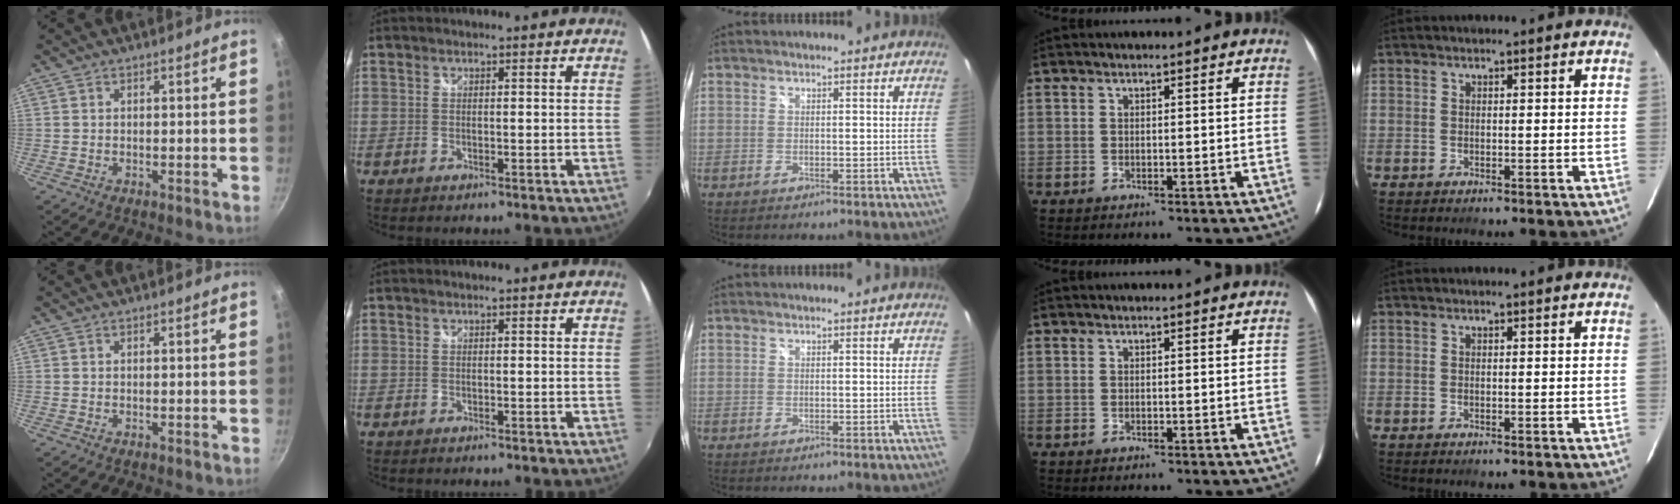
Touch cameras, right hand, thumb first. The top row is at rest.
{}